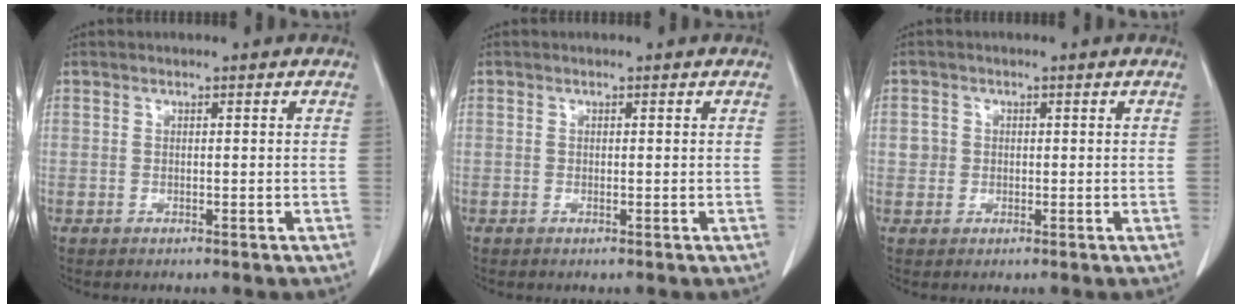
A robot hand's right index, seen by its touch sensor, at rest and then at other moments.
{"total": 0.0}
{"total": 2.1, "force": [0.2, 2.0, 0.3], "torque": [0.002, 0.007, 0.005]}